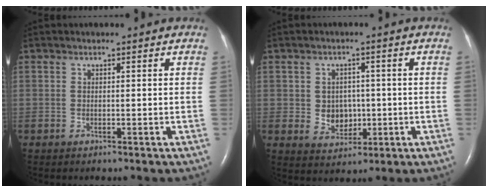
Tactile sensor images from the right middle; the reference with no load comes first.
{"total": 4.7, "force": [-0.2, 3.9, 2.7], "torque": [-0.041, 0.007, 0.007]}